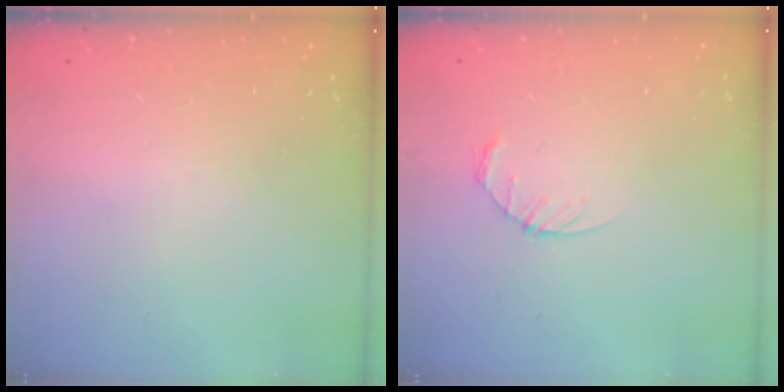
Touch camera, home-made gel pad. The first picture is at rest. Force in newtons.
{"total": 3.4, "press": 3.4, "slide": 0.5}